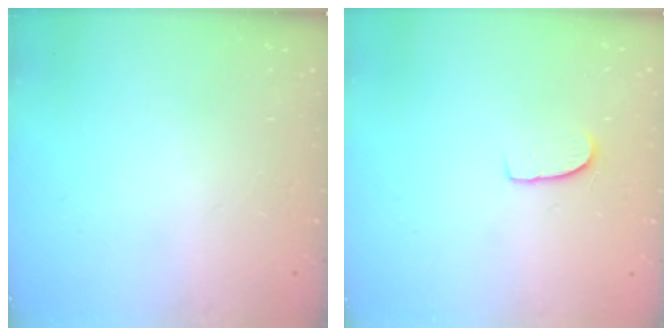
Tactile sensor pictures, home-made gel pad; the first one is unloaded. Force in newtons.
{"total": 5.7, "press": 5.6, "slide": 0.5}